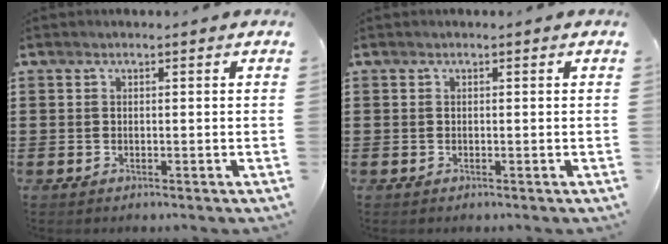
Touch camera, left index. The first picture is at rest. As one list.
[{"total": 0.0}]